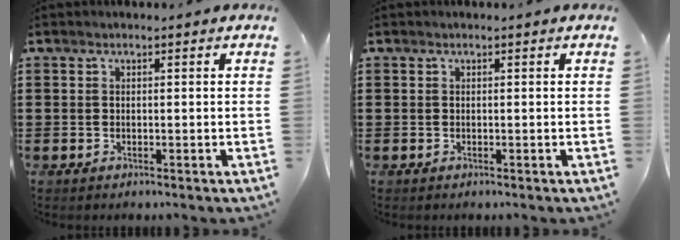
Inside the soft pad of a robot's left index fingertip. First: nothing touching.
{"total": 0.0}